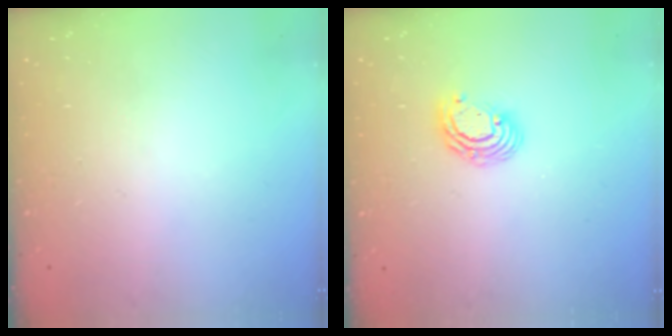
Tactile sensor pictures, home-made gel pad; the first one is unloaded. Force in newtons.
{"total": 6.1, "press": 6.1, "slide": 0.3}